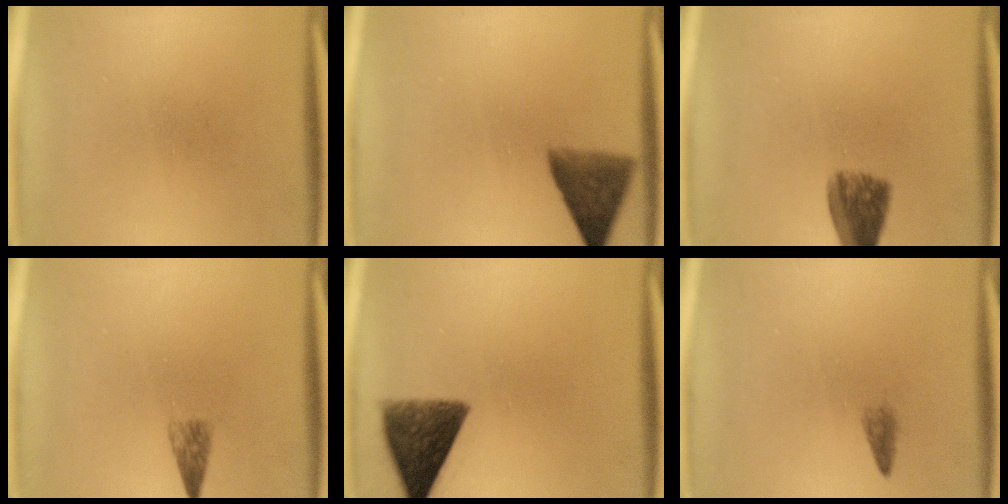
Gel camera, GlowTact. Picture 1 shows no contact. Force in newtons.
{"total": 6.8}
{"total": 6.5}
{"total": 2.0}
{"total": 9.0}
{"total": 1.1}